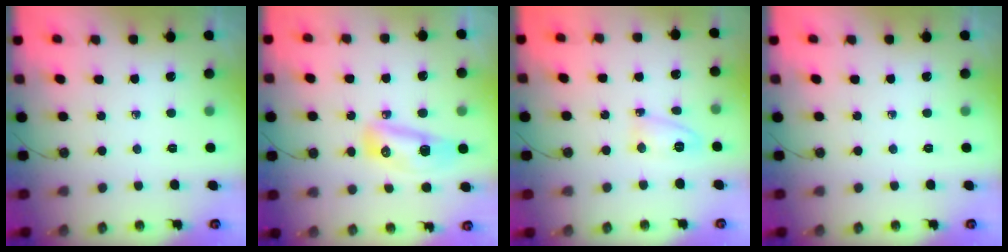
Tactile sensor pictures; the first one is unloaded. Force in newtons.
{"total": 9.8, "press": 9.8, "slide": 1.1}
{"total": 5.1, "press": 5.1, "slide": 0.7}
{"total": 0.0}